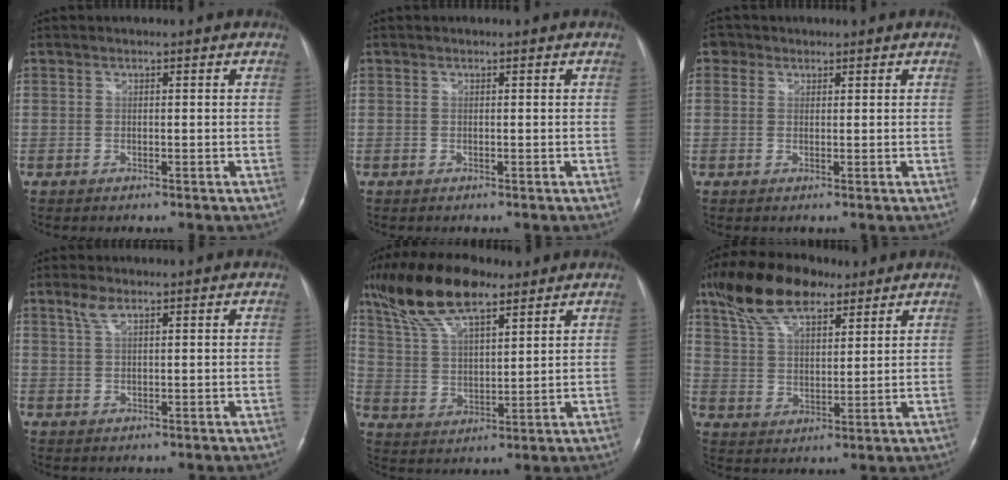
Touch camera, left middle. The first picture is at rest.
{"total": 0.0}
{"total": 2.0, "force": [1.2, 1.6, 0.2], "torque": [0.006, 0.005, 0.014]}
{"total": 2.4, "force": [1.6, 0.6, 1.7], "torque": [-0.043, 0.007, 0.037]}
{"total": 13.9, "force": [9.8, 4.2, 9.0], "torque": [-0.179, 0.024, 0.188]}
{"total": 13.0, "force": [9.0, 4.9, 7.9], "torque": [-0.156, 0.030, 0.171]}